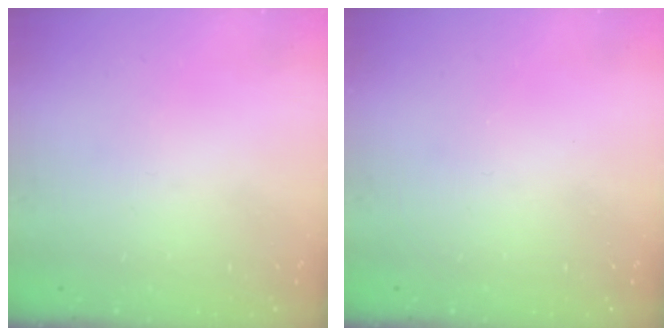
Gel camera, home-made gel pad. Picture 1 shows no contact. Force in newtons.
{"total": 0.0}